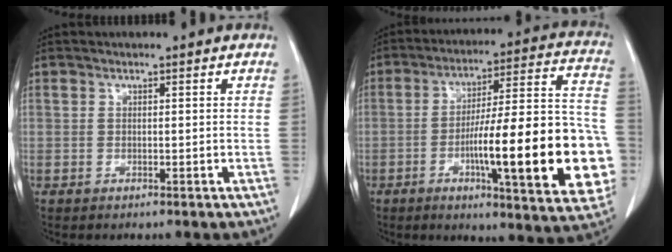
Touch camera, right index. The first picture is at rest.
{"total": 24.2, "force": [-5.9, 3.7, 23.2], "torque": [-0.266, 0.019, -0.076]}